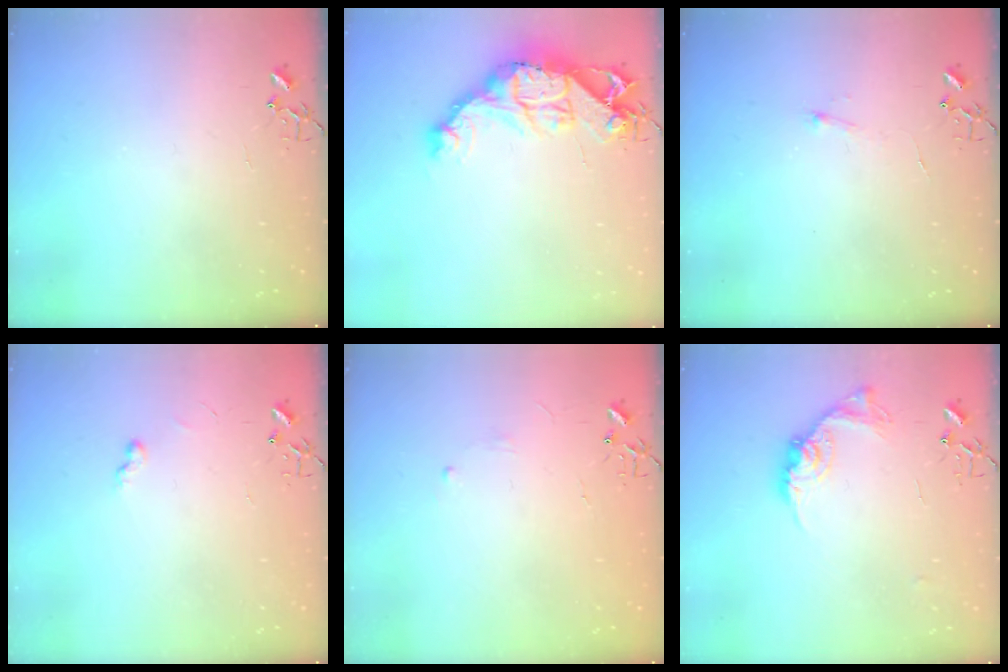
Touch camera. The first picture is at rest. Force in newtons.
{"total": 18.1, "press": 18.0, "slide": 2.0}
{"total": 4.1, "press": 4.0, "slide": 0.6}
{"total": 5.2, "press": 5.2, "slide": 0.4}
{"total": 2.9, "press": 2.8, "slide": 0.5}
{"total": 12.6, "press": 12.6, "slide": 0.5}